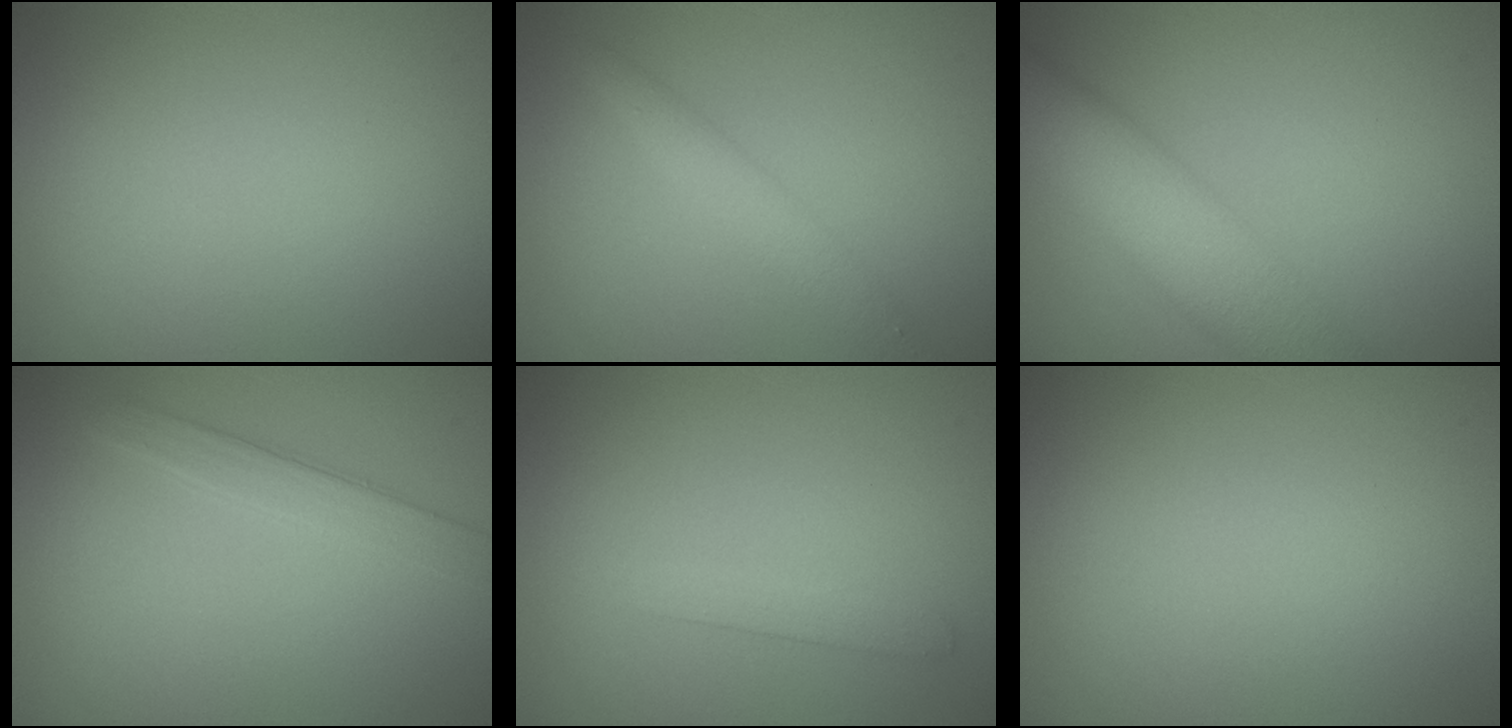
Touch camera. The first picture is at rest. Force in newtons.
{"total": 2.3, "press": 2.3, "slide": 0.1}
{"total": 7.6, "press": 7.6, "slide": 0.4}
{"total": 2.4, "press": 2.4, "slide": 0.1}
{"total": 1.4, "press": 1.4, "slide": 0.1}
{"total": 0.0}